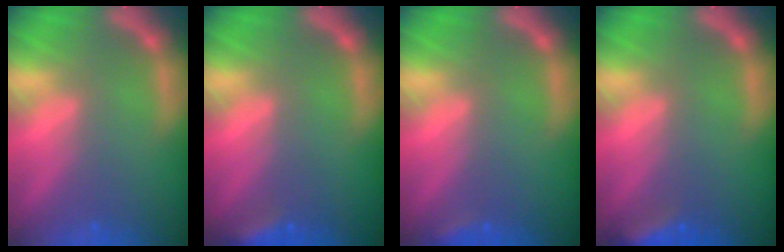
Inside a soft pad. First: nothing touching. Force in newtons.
{"total": 2.9}
{"total": 1.4}
{"total": 3.5}